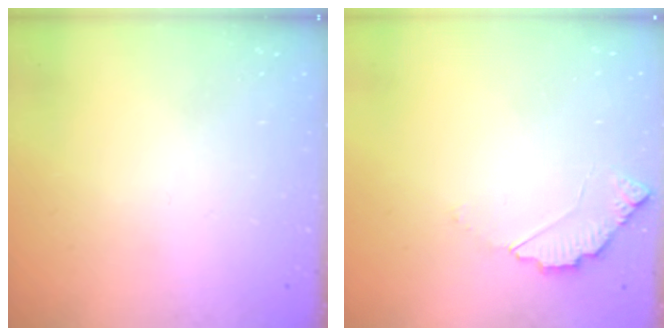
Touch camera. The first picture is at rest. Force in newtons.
{"total": 3.5, "press": 3.5, "slide": 0.3}